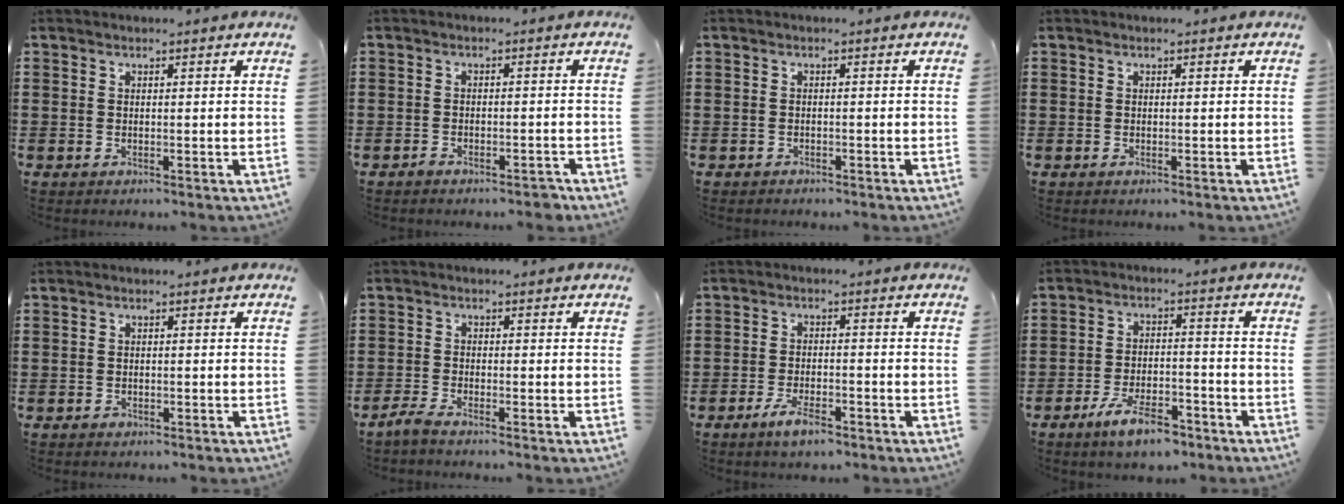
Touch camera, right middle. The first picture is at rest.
{"total": 2.1, "force": [-1.9, 0.4, 0.5], "torque": [-0.012, 0.001, -0.038]}
{"total": 0.7, "force": [-0.7, 0.3, -0.1], "torque": [0.000, 0.002, -0.016]}
{"total": 0.0}
{"total": 0.8, "force": [-0.7, 0.3, 0.2], "torque": [-0.005, 0.000, -0.014]}
{"total": 2.0, "force": [-1.7, 0.1, 0.9], "torque": [-0.031, -0.001, -0.038]}
{"total": 4.3, "force": [-3.0, 1.3, 2.9], "torque": [-0.052, 0.006, -0.056]}
{"total": 7.2, "force": [-5.5, 2.1, 4.2], "torque": [-0.091, 0.002, -0.104]}